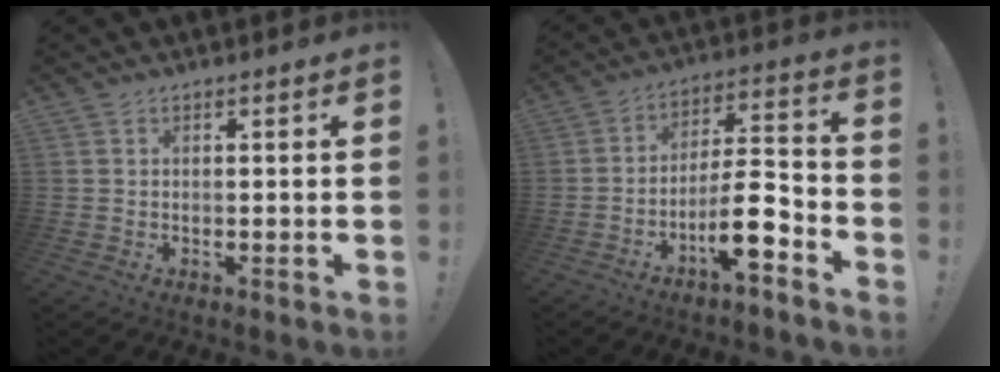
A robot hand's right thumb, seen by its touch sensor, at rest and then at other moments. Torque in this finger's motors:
{"motor_torque": [2.48, 2.52, 1.42, -1.35, 0.63]}